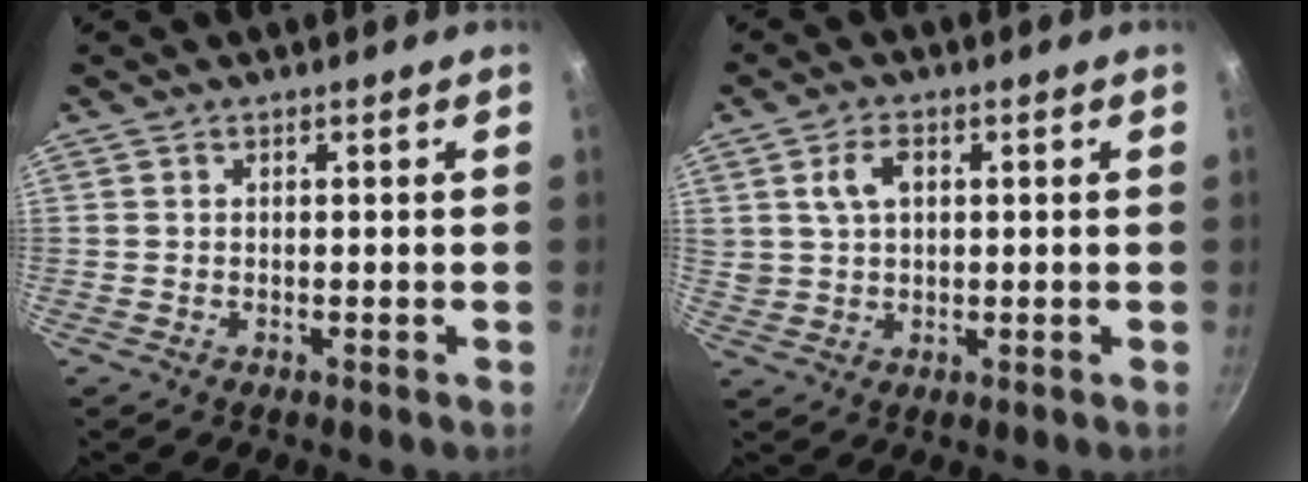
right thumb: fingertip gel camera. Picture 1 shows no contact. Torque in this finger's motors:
{"motor_torque": [-0.12, 0.22, 0.07, 0.33, 0.03]}